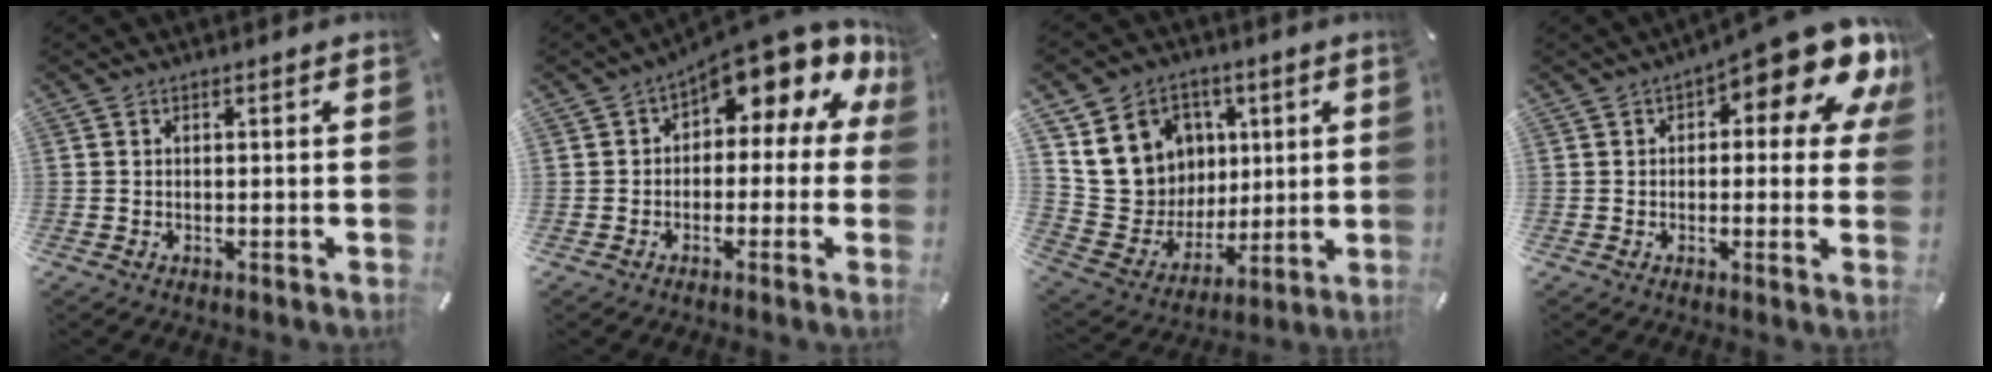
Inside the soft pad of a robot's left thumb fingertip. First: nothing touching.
{"total": 10.0, "force": [7.5, 3.7, 5.4], "torque": [-0.083, -0.074, 0.128]}
{"total": 14.8, "force": [5.2, 13.5, 3.3], "torque": [-0.053, -0.032, 0.121]}
{"total": 12.5, "force": [7.2, 4.2, 9.2], "torque": [-0.118, -0.056, 0.118]}